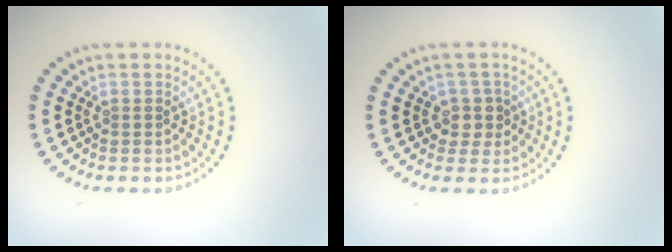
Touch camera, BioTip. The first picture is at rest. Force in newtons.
{"total": 2.0, "press": 1.7, "slide": 1.2}